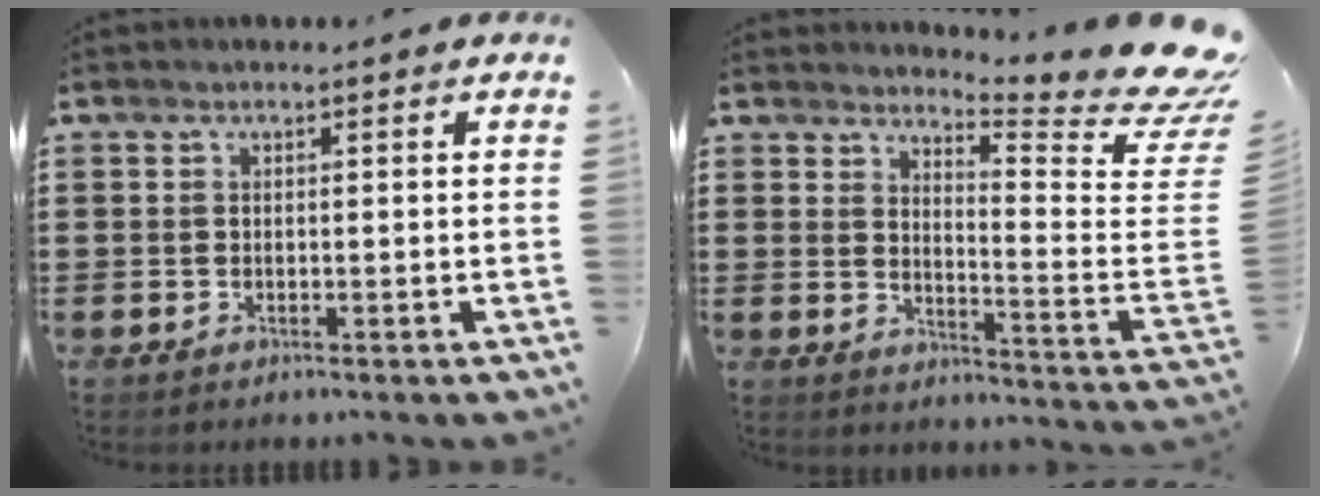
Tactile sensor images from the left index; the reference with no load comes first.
{"total": 7.1, "force": [6.2, 0.0, 3.5], "torque": [-0.073, -0.067, 0.105]}